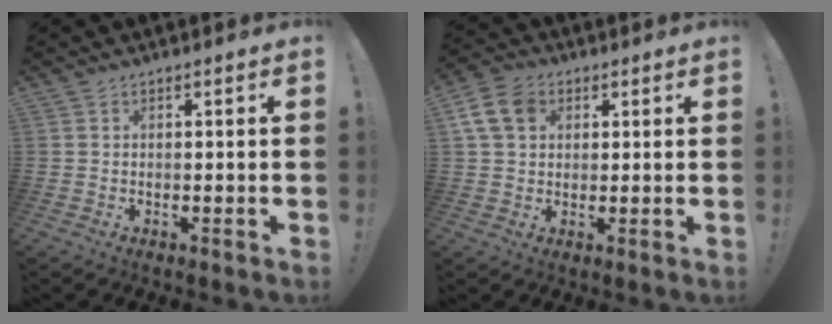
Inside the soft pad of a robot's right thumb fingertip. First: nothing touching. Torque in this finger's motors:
{"motor_torque": [0.63, 0.59, 0.63, 0.19, -0.01]}